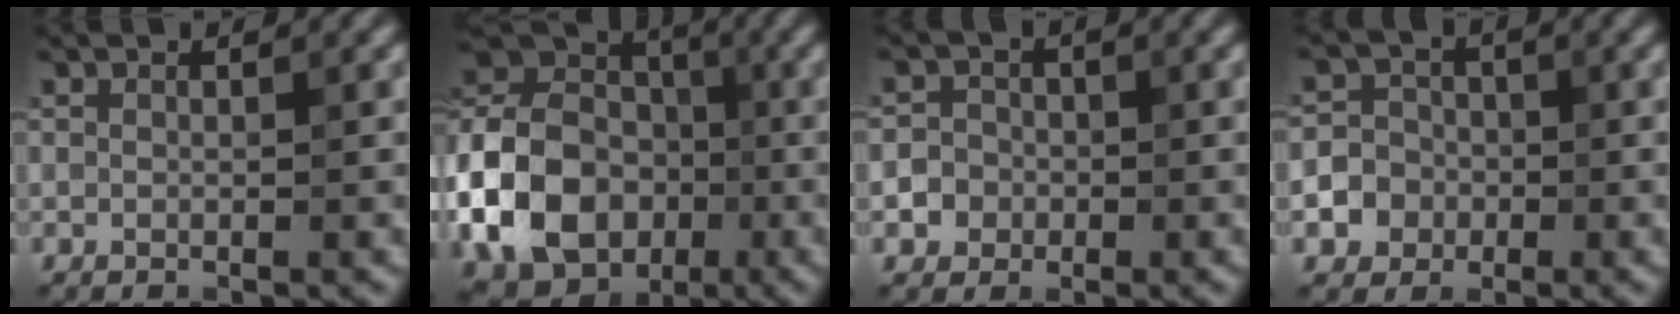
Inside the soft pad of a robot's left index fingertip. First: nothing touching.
{"total": 12.6, "force": [-3.6, 9.8, 7.1], "torque": [-0.156, -0.002, -0.068]}
{"total": 4.5, "force": [-1.2, 4.2, 0.9], "torque": [0.012, 0.017, -0.043]}
{"total": 5.9, "force": [-1.9, 5.5, 1.0], "torque": [-0.004, 0.012, -0.059]}